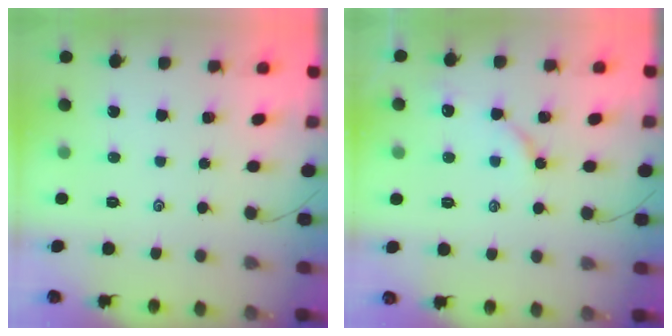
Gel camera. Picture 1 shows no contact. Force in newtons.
{"total": 4.6, "press": 4.6, "slide": 0.5}